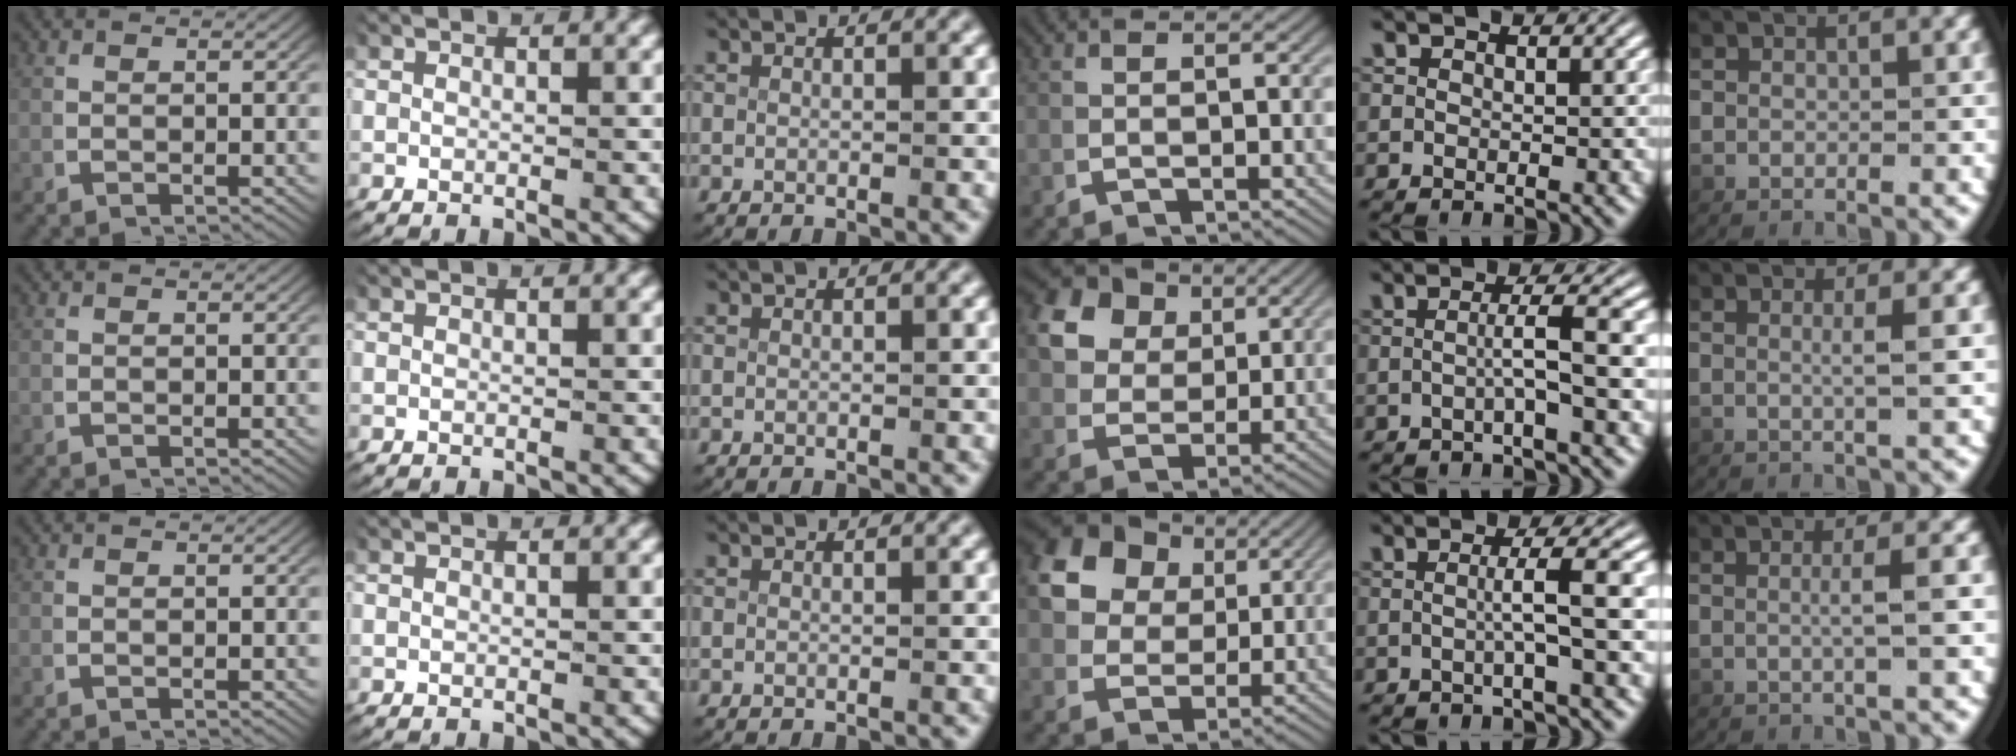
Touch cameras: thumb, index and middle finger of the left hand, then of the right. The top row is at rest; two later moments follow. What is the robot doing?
{"motion": "lift_and_place", "object": "card"}